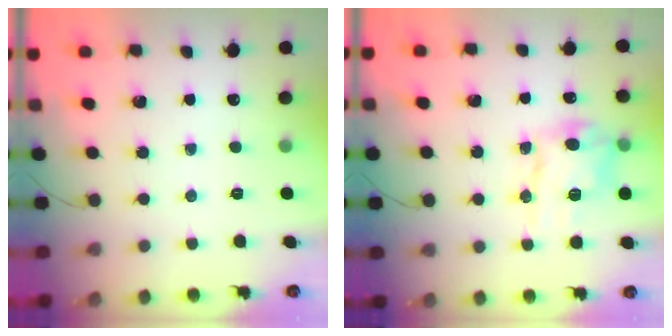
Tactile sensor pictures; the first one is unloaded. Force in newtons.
{"total": 11.1, "press": 11.1, "slide": 0.9}